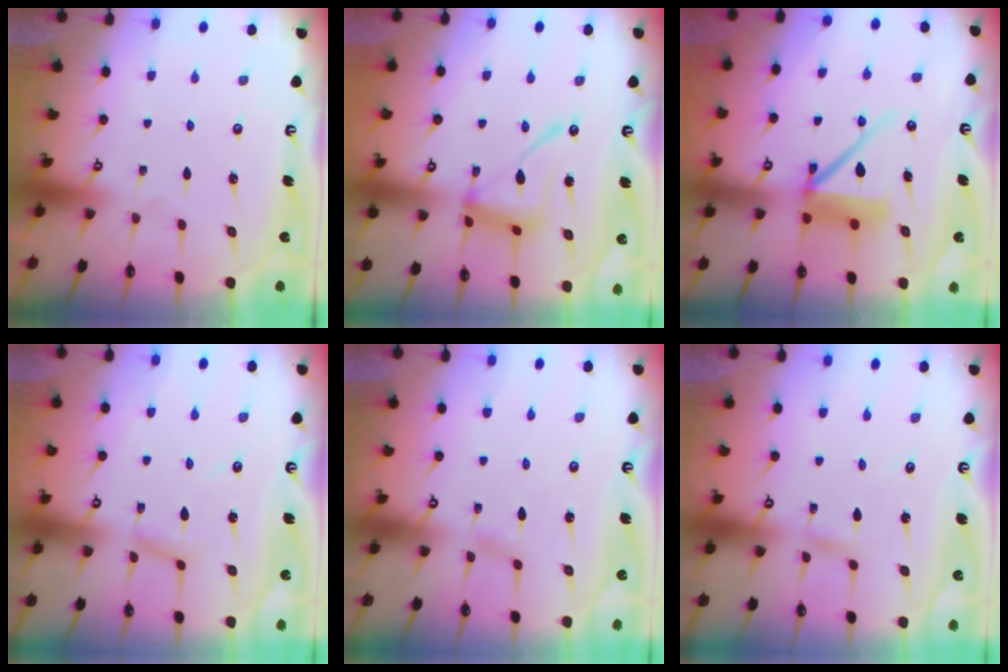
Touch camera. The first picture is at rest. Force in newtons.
{"total": 14.5, "press": 14.4, "slide": 1.3}
{"total": 10.1, "press": 10.0, "slide": 1.3}
{"total": 6.1, "press": 6.1, "slide": 0.3}
{"total": 3.3, "press": 3.2, "slide": 0.4}
{"total": 2.7, "press": 2.7, "slide": 0.1}